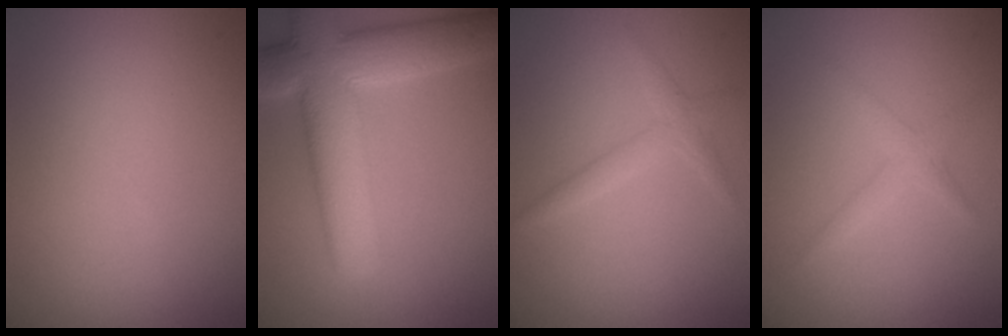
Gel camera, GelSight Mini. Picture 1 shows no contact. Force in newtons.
{"total": 9.9, "press": 9.9, "slide": 0.8}
{"total": 1.7, "press": 1.7, "slide": 0.1}
{"total": 1.6, "press": 1.6, "slide": 0.1}